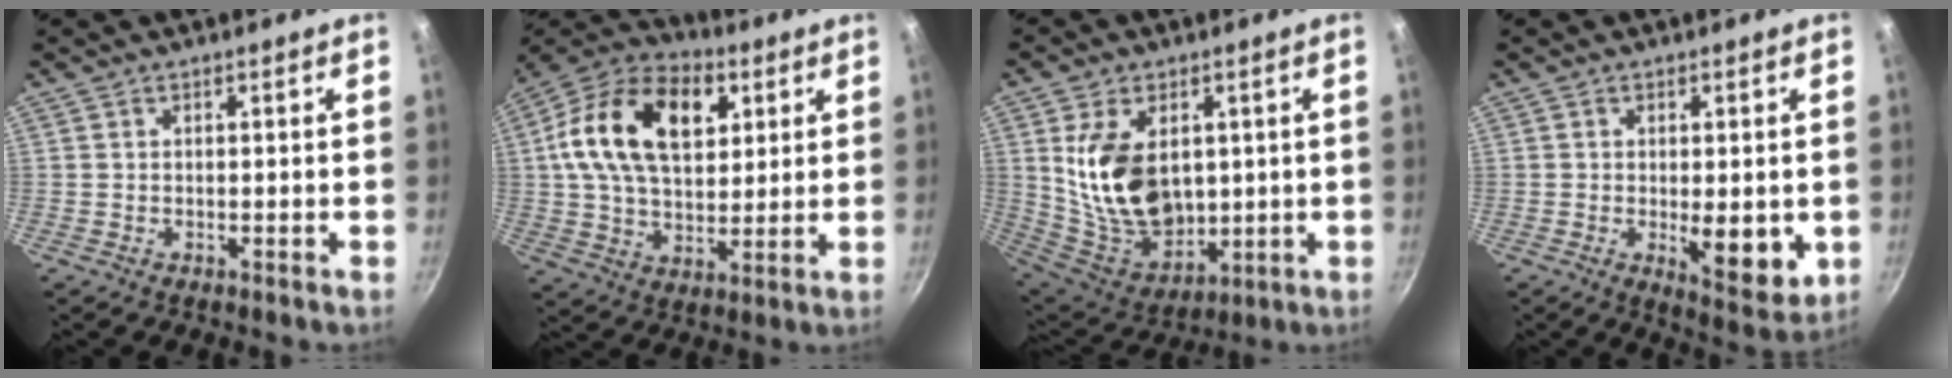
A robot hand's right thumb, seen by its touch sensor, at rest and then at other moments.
{"total": 20.9, "force": [5.8, 13.3, 15.0], "torque": [-0.240, 0.005, 0.086]}
{"total": 17.1, "force": [2.7, 11.4, 12.4], "torque": [-0.197, -0.033, 0.072]}
{"total": 9.4, "force": [-1.2, 3.8, 8.5], "torque": [-0.101, -0.021, -0.008]}